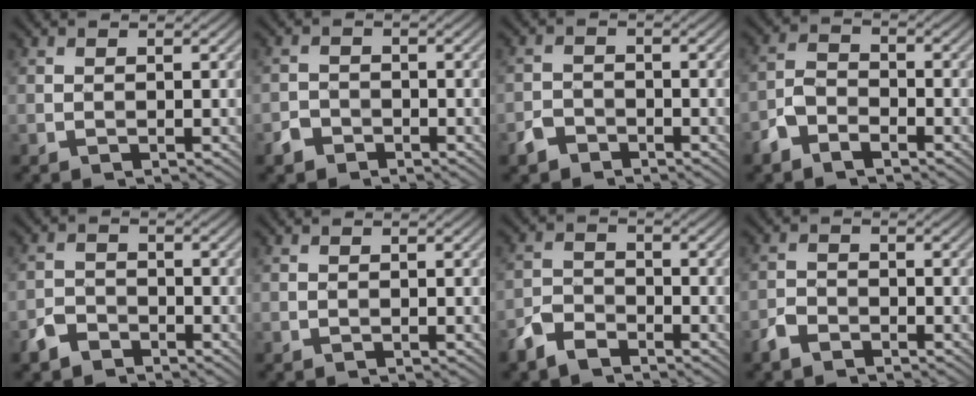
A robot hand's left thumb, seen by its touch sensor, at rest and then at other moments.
{"total": 2.2, "force": [-1.5, 1.4, 0.6], "torque": [-0.010, 0.000, -0.035]}
{"total": 2.7, "force": [-2.0, 1.6, 0.8], "torque": [-0.015, -0.002, -0.049]}
{"total": 3.9, "force": [-2.7, 2.0, 1.9], "torque": [-0.040, 0.000, -0.066]}
{"total": 3.3, "force": [-2.6, 1.8, 1.0], "torque": [-0.022, -0.002, -0.061]}
{"total": 0.0}
{"total": 4.7, "force": [-3.6, 2.2, 2.0], "torque": [-0.042, -0.006, -0.083]}
{"total": 2.5, "force": [-2.0, 1.2, 1.0], "torque": [-0.019, -0.001, -0.049]}